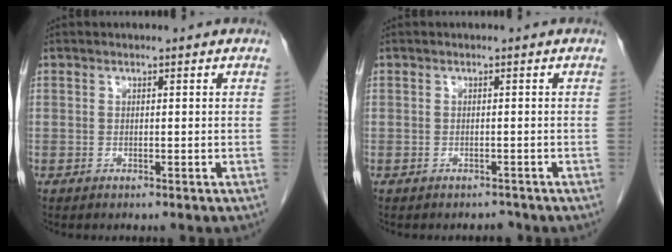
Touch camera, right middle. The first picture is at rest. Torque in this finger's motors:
{"motor_torque": [0.03, -0.02, 0.00, 0.00]}